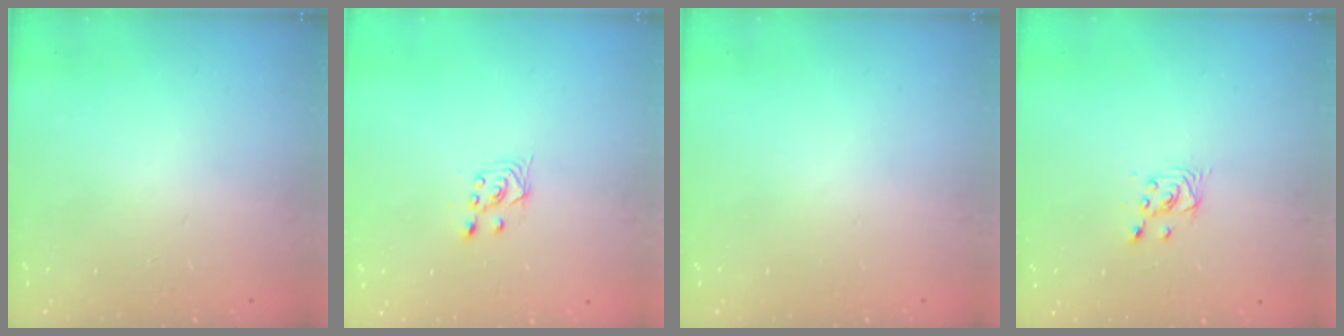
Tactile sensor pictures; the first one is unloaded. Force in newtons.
{"total": 2.8, "press": 2.4, "slide": 1.4}
{"total": 0.0}
{"total": 2.2, "press": 2.2, "slide": 0.3}